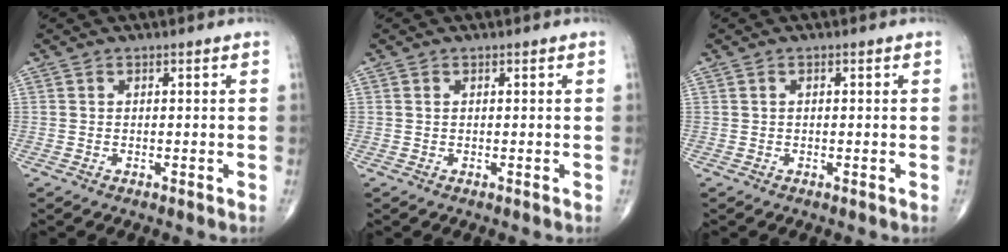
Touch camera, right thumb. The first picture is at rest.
{"total": 0.0}
{"total": 0.0}